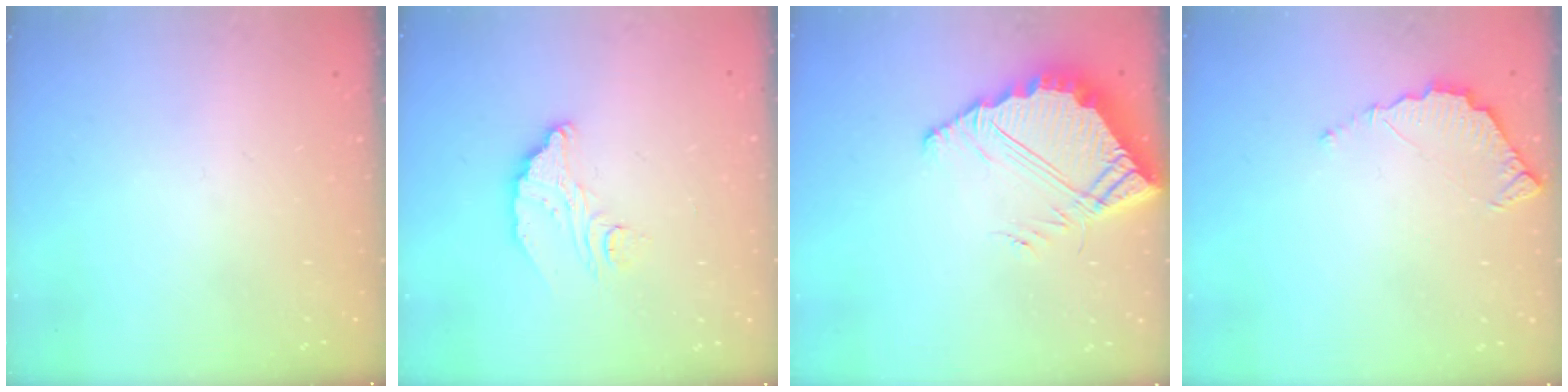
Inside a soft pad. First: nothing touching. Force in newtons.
{"total": 9.0, "press": 9.0, "slide": 0.7}
{"total": 8.0, "press": 8.0, "slide": 0.6}
{"total": 5.0, "press": 5.0, "slide": 0.2}